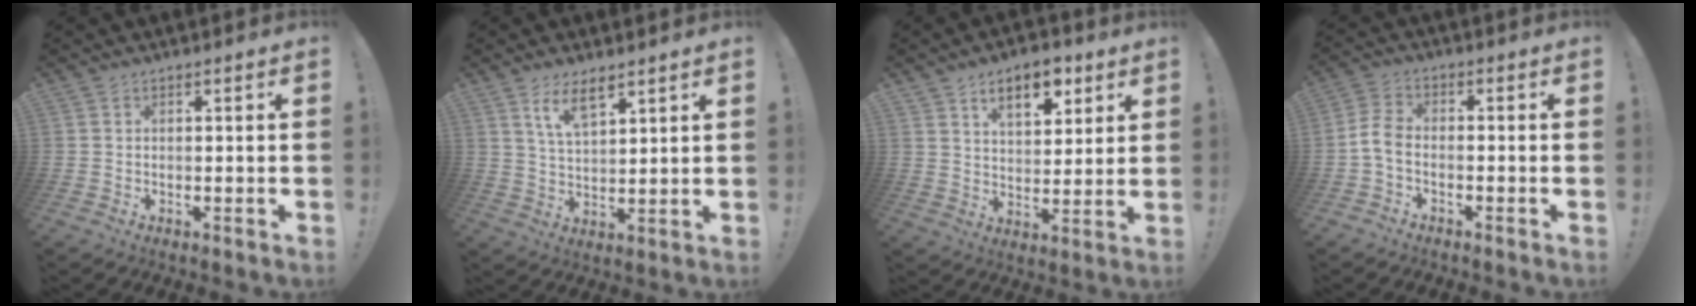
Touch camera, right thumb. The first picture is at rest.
{"total": 7.7, "force": [5.5, 3.0, 4.5], "torque": [-0.087, -0.017, 0.100]}
{"total": 11.1, "force": [6.3, 6.0, 6.9], "torque": [-0.092, -0.024, 0.112]}
{"total": 5.9, "force": [-2.1, 3.6, 4.2], "torque": [-0.090, 0.009, -0.033]}